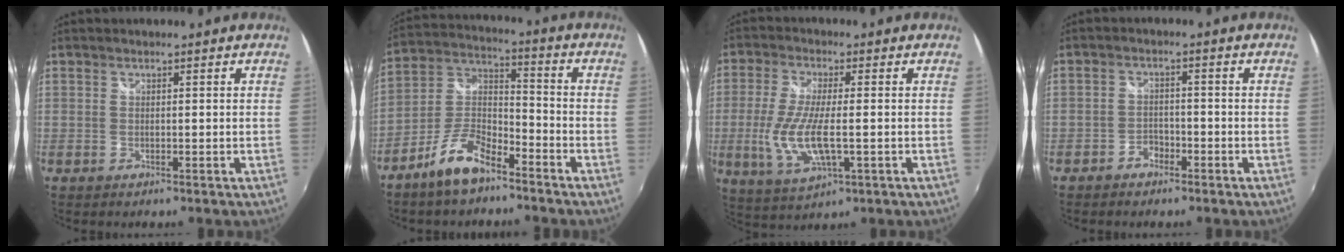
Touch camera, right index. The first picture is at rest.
{"total": 10.6, "force": [-7.3, 3.8, 6.7], "torque": [-0.146, 0.017, -0.136]}
{"total": 10.8, "force": [-2.0, 3.3, 10.1], "torque": [-0.212, -0.017, -0.033]}
{"total": 2.9, "force": [-2.2, 1.8, 0.8], "torque": [-0.023, 0.006, -0.036]}